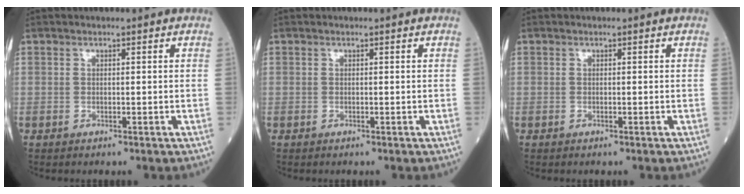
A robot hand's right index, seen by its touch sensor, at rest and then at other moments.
{"total": 0.0}
{"total": 0.0}